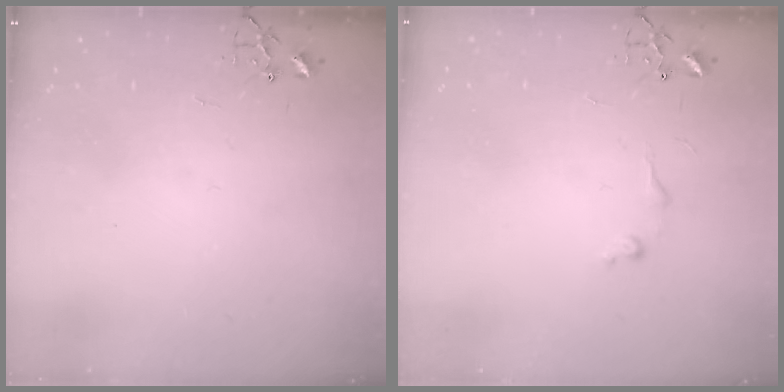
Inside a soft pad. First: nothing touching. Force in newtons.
{"total": 7.4, "press": 7.4, "slide": 0.9}